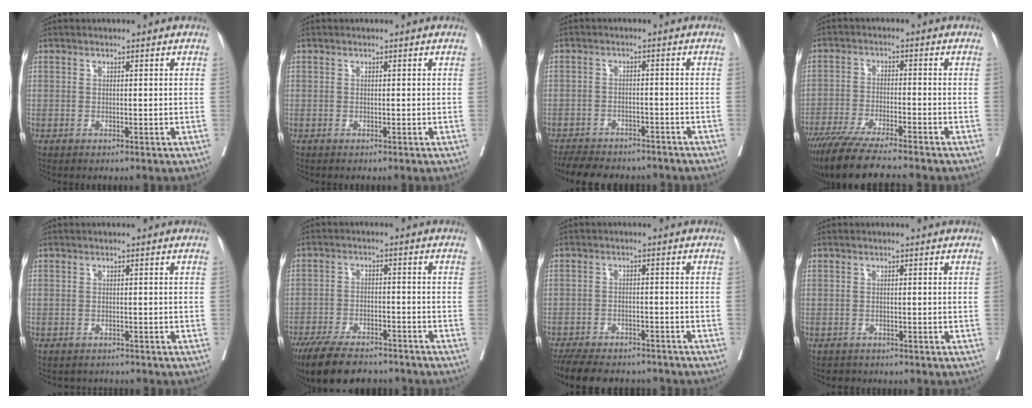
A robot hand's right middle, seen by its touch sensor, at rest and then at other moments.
{"total": 0.0}
{"total": 12.6, "force": [-11.1, 3.8, 4.4], "torque": [-0.089, -0.002, -0.150]}
{"total": 12.4, "force": [-10.6, 0.1, 6.6], "torque": [-0.100, -0.035, -0.172]}
{"total": 2.6, "force": [-2.4, 0.9, 0.2], "torque": [-0.009, -0.005, -0.035]}
{"total": 13.9, "force": [-11.6, 3.1, 7.0], "torque": [-0.127, -0.026, -0.183]}
{"total": 14.7, "force": [-12.8, 4.6, 5.8], "torque": [-0.130, -0.010, -0.178]}
{"total": 1.3, "force": [-1.2, 0.6, -0.2], "torque": [-0.006, -0.002, -0.021]}